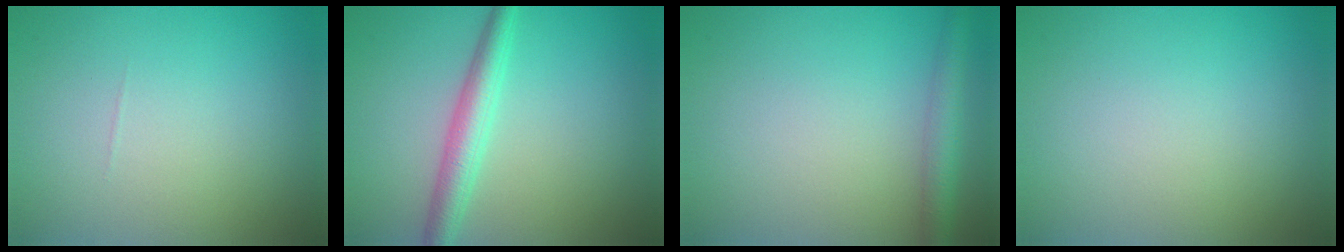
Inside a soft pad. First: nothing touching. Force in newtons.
{"total": 3.4, "press": 3.4, "slide": 0.1}
{"total": 2.9, "press": 2.9, "slide": 0.1}
{"total": 0.0}